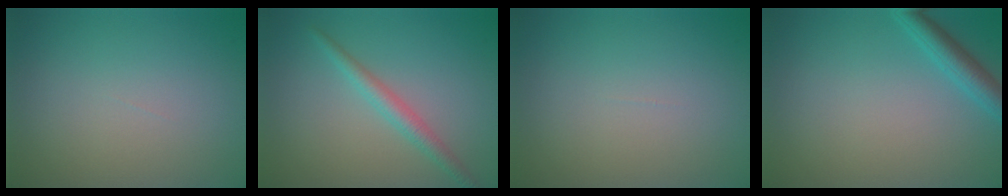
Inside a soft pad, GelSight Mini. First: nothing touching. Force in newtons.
{"total": 2.2, "press": 2.2, "slide": 0.0}
{"total": 0.0}
{"total": 2.7, "press": 2.7, "slide": 0.1}